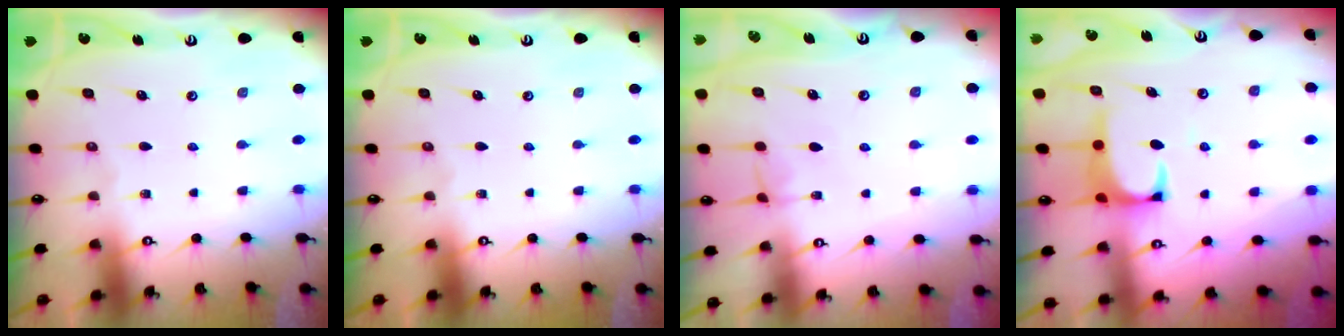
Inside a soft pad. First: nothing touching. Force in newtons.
{"total": 0.0}
{"total": 2.3, "press": 2.2, "slide": 0.3}
{"total": 1.5, "press": 1.4, "slide": 0.5}